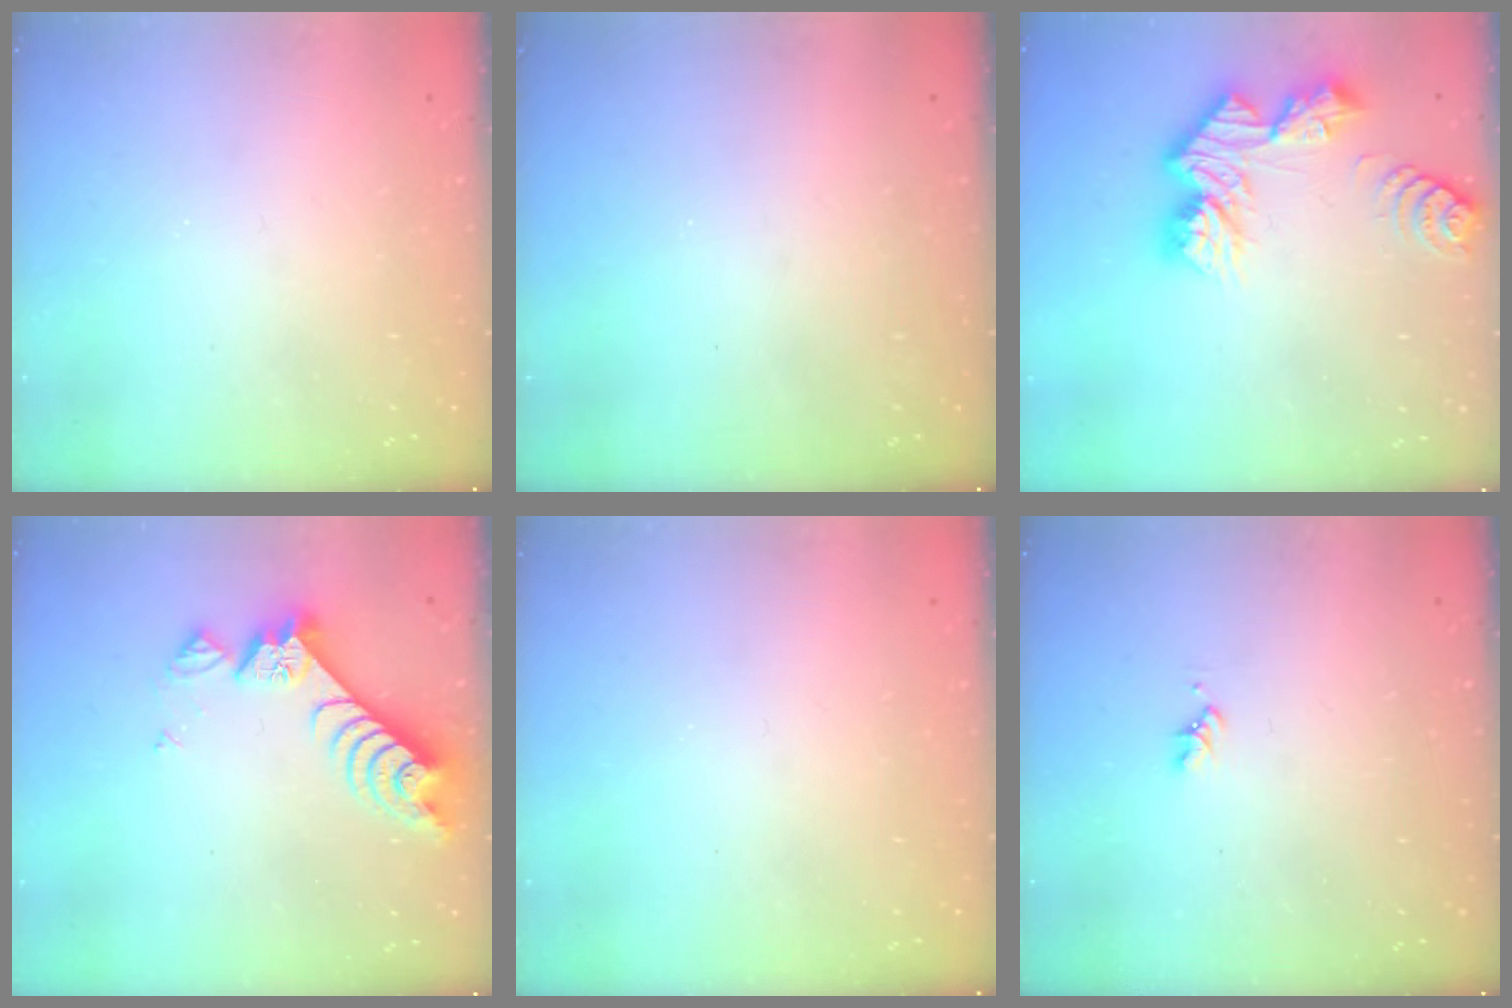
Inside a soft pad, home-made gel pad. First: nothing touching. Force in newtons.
{"total": 0.0}
{"total": 12.8, "press": 12.7, "slide": 1.1}
{"total": 8.5, "press": 8.4, "slide": 0.8}
{"total": 0.0}
{"total": 1.6, "press": 1.6, "slide": 0.3}